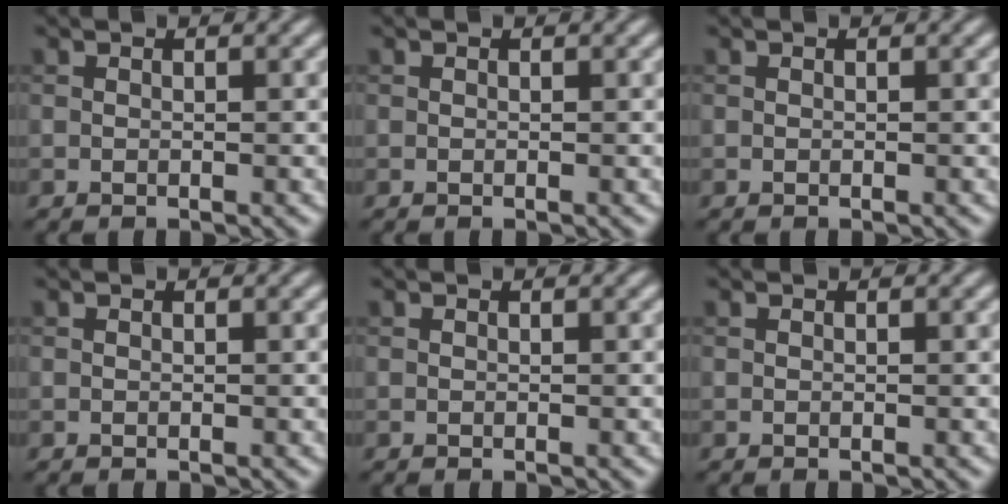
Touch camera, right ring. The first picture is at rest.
{"total": 0.0}
{"total": 0.0}
{"total": 0.0}
{"total": 0.0}
{"total": 0.0}